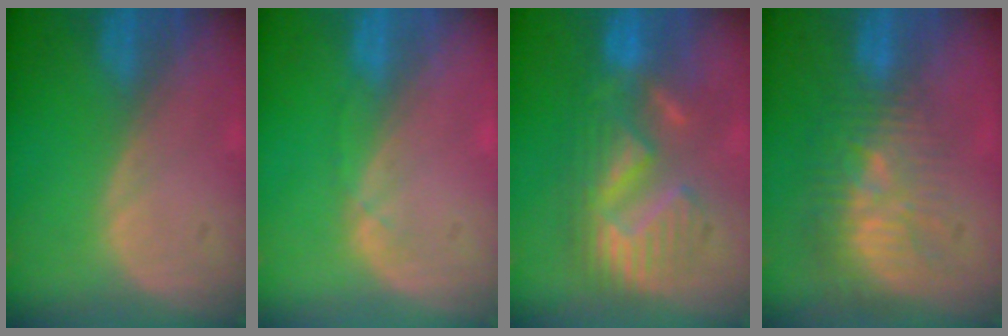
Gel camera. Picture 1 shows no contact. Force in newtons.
{"total": 1.1, "press": 1.1, "slide": 0.2}
{"total": 8.9, "press": 8.9, "slide": 0.0}
{"total": 10.2, "press": 8.8, "slide": 5.0}